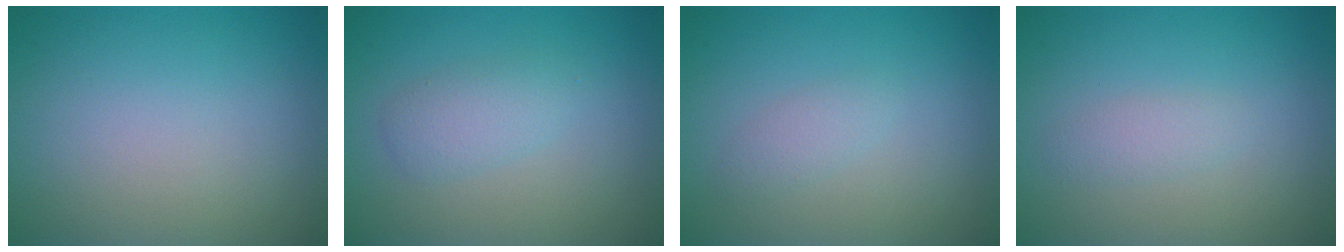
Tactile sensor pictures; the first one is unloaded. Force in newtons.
{"total": 2.1, "press": 2.1, "slide": 0.1}
{"total": 1.2, "press": 1.1, "slide": 0.1}
{"total": 1.2, "press": 1.2, "slide": 0.0}